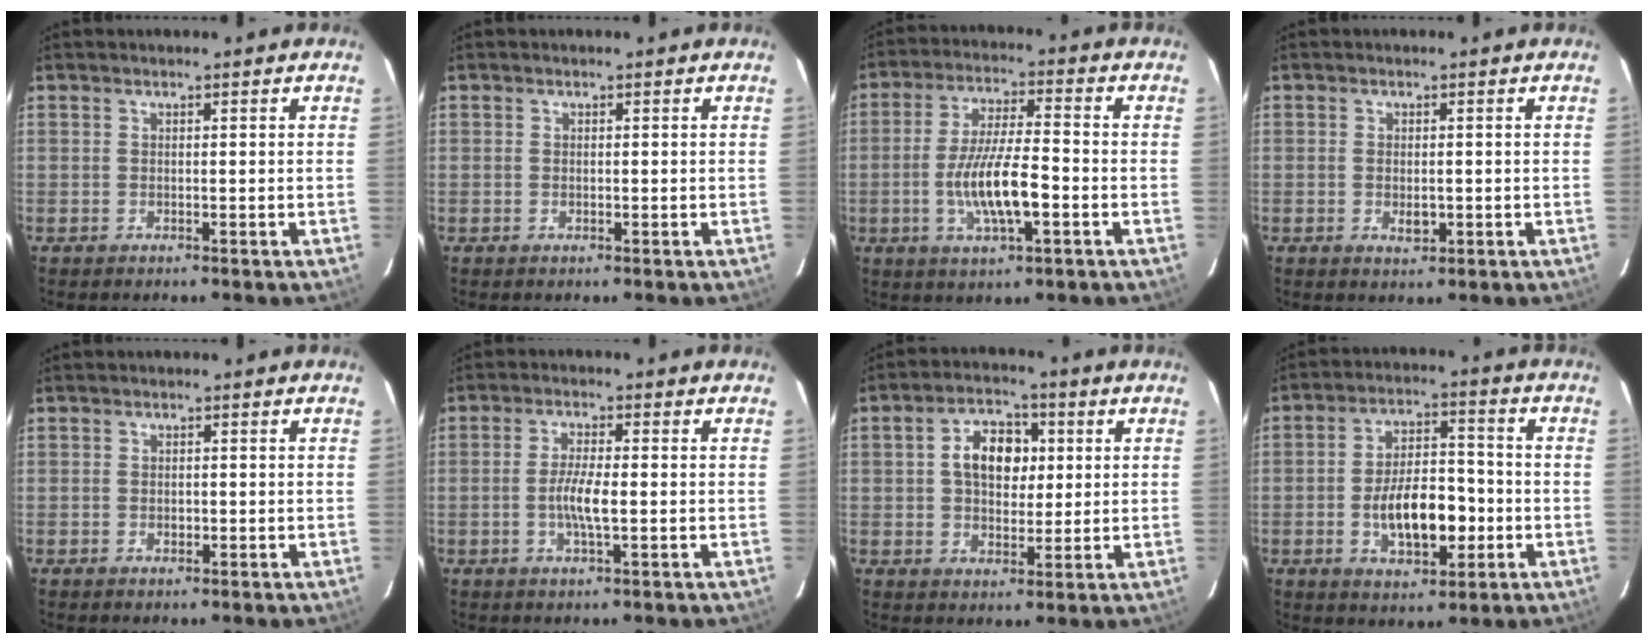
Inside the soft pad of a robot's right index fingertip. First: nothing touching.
{"total": 0.5, "force": [0.0, 0.5, -0.1], "torque": [0.005, 0.000, 0.001]}
{"total": 11.3, "force": [-3.2, 2.6, 10.5], "torque": [-0.203, -0.006, -0.055]}
{"total": 2.6, "force": [-0.5, 1.7, 1.9], "torque": [-0.031, -0.003, -0.006]}
{"total": 1.3, "force": [-0.2, 1.2, 0.4], "torque": [-0.004, 0.000, -0.002]}
{"total": 4.9, "force": [-0.9, 0.8, 4.7], "torque": [-0.090, -0.002, -0.017]}
{"total": 8.9, "force": [1.7, 6.0, 6.4], "torque": [-0.112, 0.025, 0.031]}
{"total": 12.2, "force": [-3.2, 5.9, 10.1], "torque": [-0.186, 0.013, -0.040]}